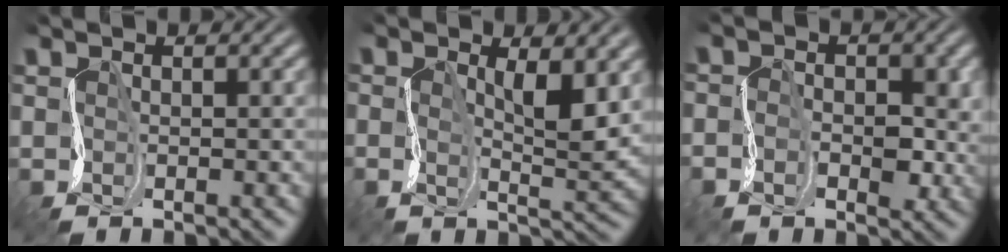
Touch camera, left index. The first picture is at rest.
{"total": 3.1, "force": [0.3, 0.9, 2.9], "torque": [-0.059, -0.001, 0.004]}
{"total": 3.2, "force": [-1.3, 2.1, 2.0], "torque": [-0.029, -0.003, -0.028]}